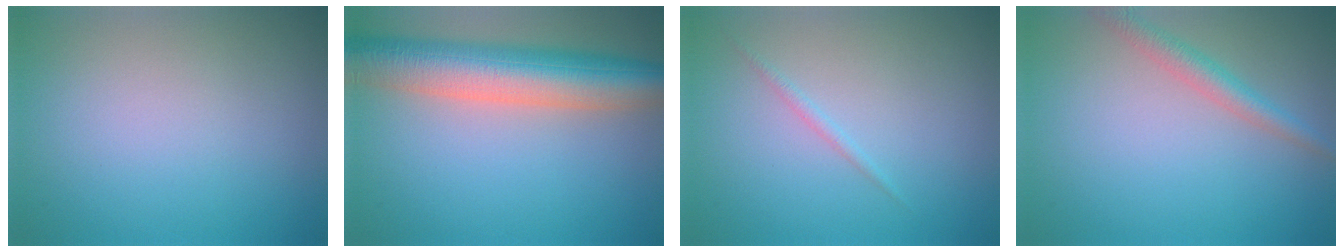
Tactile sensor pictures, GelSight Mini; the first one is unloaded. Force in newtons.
{"total": 9.5, "press": 9.5, "slide": 0.7}
{"total": 0.7, "press": 0.7, "slide": 0.1}
{"total": 2.5, "press": 2.5, "slide": 0.1}